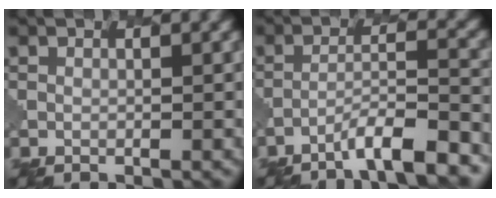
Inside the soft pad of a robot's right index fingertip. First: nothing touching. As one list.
[{"total": 5.7, "force": [-4.4, 0.6, 3.5], "torque": [-0.048, 0.012, -0.075]}]